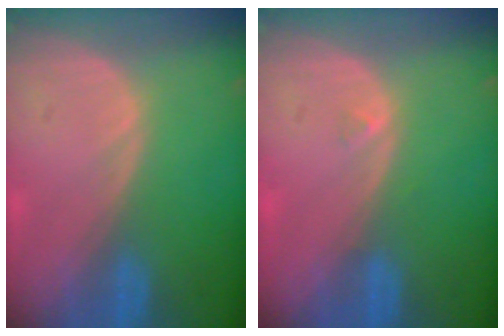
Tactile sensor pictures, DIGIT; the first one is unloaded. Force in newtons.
{"total": 0.5, "press": 0.5, "slide": 0.2}